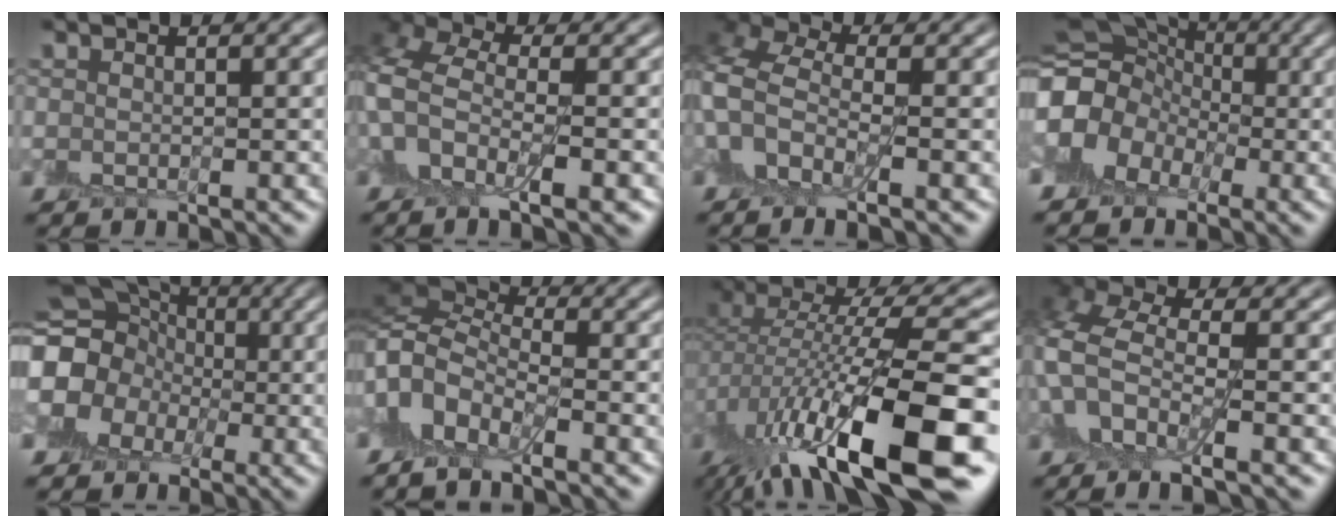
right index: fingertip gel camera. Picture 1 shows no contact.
{"total": 6.5, "force": [-1.7, 3.7, 5.0], "torque": [-0.109, -0.002, -0.042]}
{"total": 5.7, "force": [-1.5, 3.4, 4.4], "torque": [-0.101, 0.003, -0.047]}
{"total": 9.7, "force": [-2.0, 7.9, 5.1], "torque": [-0.083, 0.004, -0.060]}
{"total": 11.1, "force": [-1.1, 9.6, 5.4], "torque": [-0.107, 0.004, -0.060]}
{"total": 4.5, "force": [-1.1, 2.5, 3.6], "torque": [-0.074, 0.011, -0.047]}
{"total": 14.9, "force": [-5.4, 4.3, 13.2], "torque": [-0.241, 0.005, -0.087]}
{"total": 6.1, "force": [-0.8, 3.4, 5.0], "torque": [-0.114, 0.003, -0.032]}